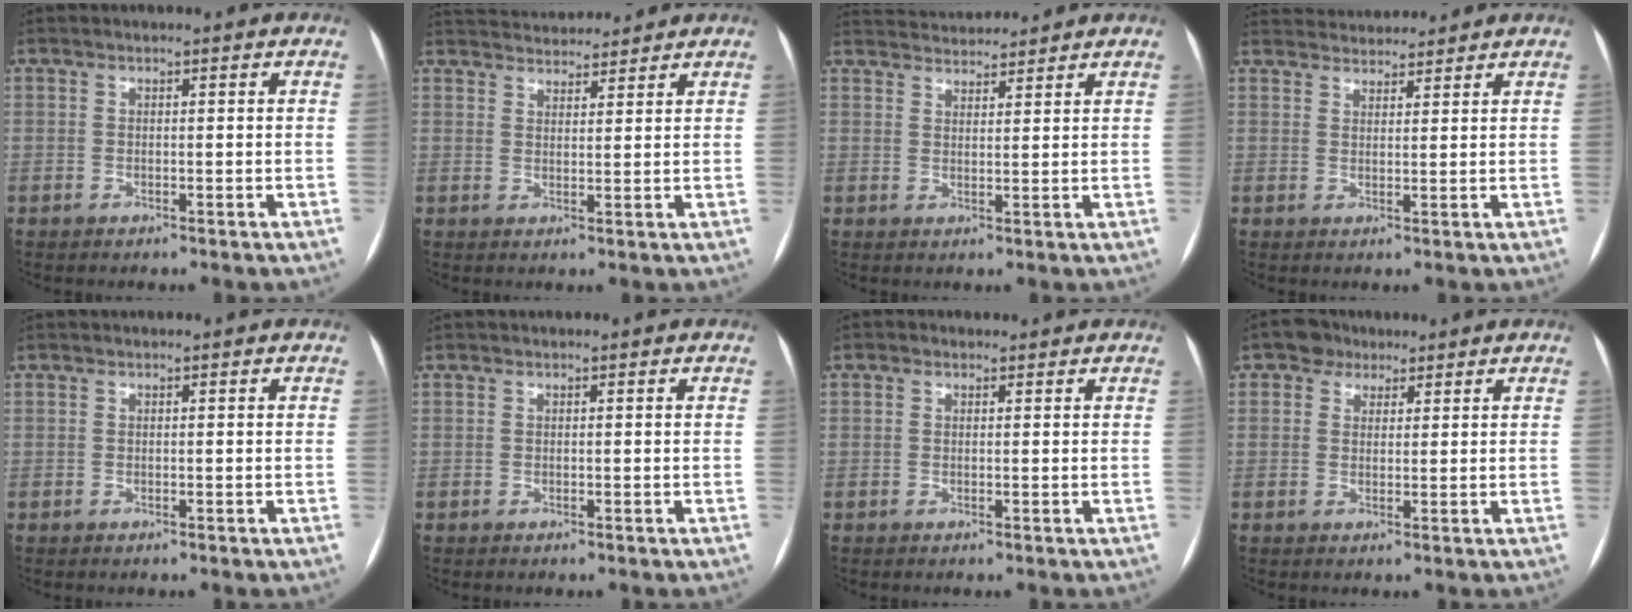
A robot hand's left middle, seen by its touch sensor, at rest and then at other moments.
{"total": 8.6, "force": [8.3, 1.4, 1.7], "torque": [-0.031, 0.025, 0.125]}
{"total": 6.6, "force": [6.5, 0.7, 0.9], "torque": [-0.022, 0.027, 0.100]}
{"total": 6.8, "force": [6.6, 1.1, 0.9], "torque": [-0.016, 0.028, 0.100]}
{"total": 0.0}
{"total": 0.0}
{"total": 1.0, "force": [0.6, 0.8, 0.2], "torque": [-0.003, 0.010, 0.006]}
{"total": 3.3, "force": [2.0, 2.5, 0.5], "torque": [-0.009, 0.014, 0.029]}